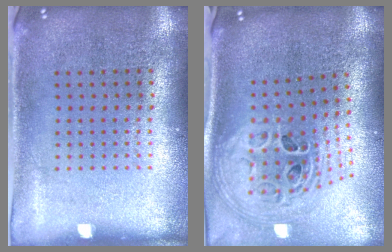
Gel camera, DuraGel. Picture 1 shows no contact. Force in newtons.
{"total": 2.9, "press": 2.0, "slide": 2.1}